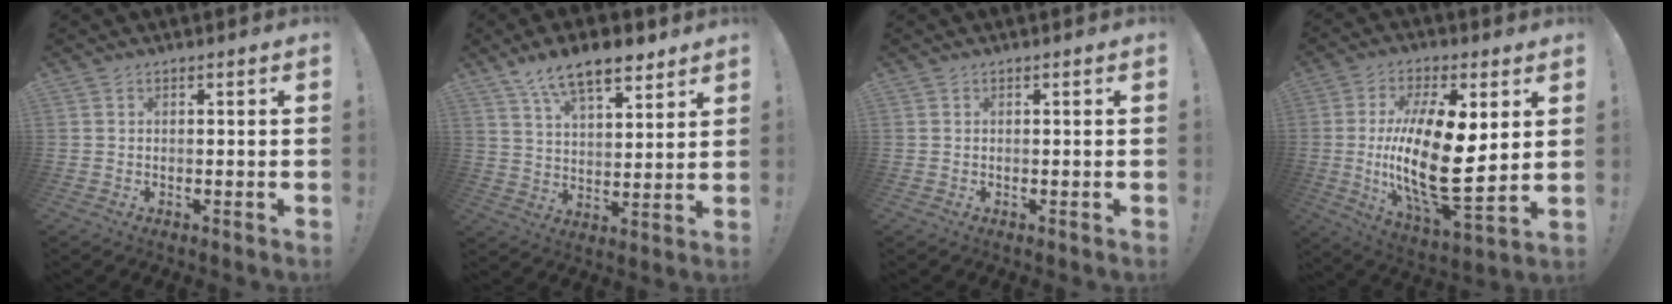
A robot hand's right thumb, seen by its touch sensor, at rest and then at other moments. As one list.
[{"total": 11.9, "force": [8.4, 4.8, 7.0], "torque": [-0.113, -0.042, 0.150]}, {"total": 0.0}, {"total": 22.9, "force": [1.4, 9.0, 21.0], "torque": [-0.393, -0.027, 0.025]}]